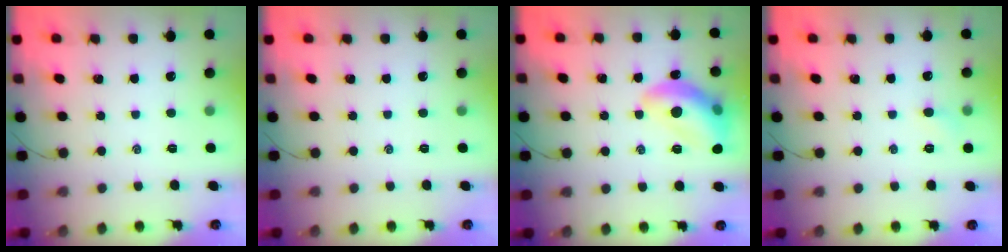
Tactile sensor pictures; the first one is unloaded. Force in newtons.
{"total": 0.0}
{"total": 15.1, "press": 15.0, "slide": 1.5}
{"total": 3.0, "press": 2.8, "slide": 1.0}